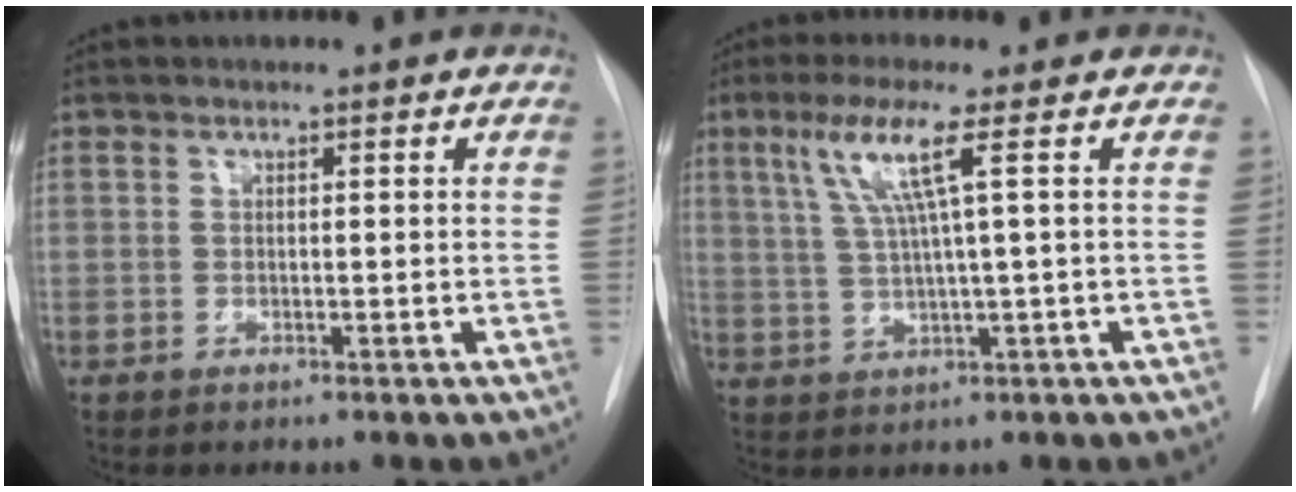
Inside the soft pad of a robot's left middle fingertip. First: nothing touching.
{"total": 6.8, "force": [2.6, -1.2, 6.2], "torque": [-0.131, 0.006, 0.055]}